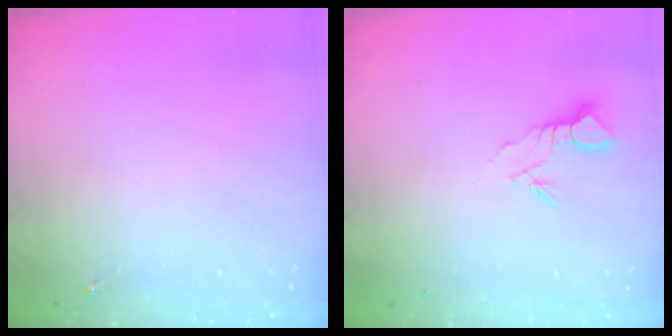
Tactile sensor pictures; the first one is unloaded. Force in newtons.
{"total": 3.5, "press": 3.5, "slide": 0.2}